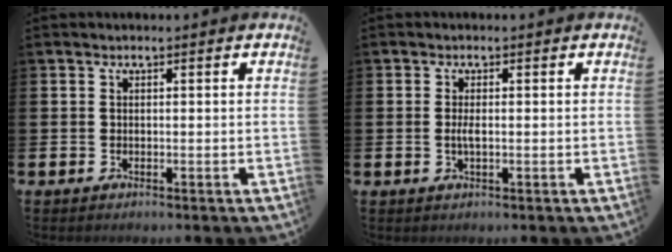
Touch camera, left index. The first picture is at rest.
{"total": 1.7, "force": [-0.1, 0.5, 1.6], "torque": [-0.025, -0.001, -0.003]}